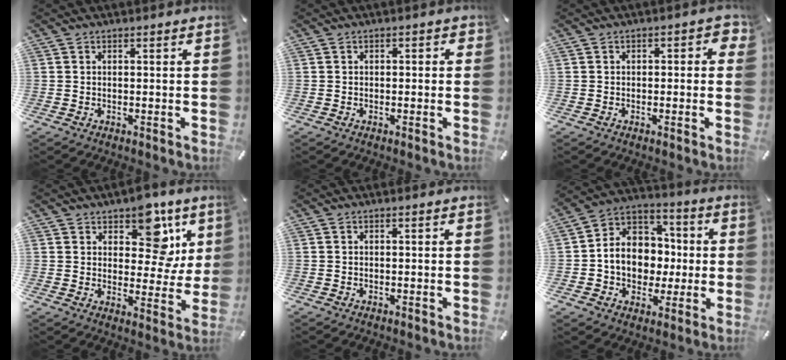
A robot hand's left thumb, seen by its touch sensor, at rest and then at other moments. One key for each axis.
{"total": 1.0, "fx": -0.5, "fy": 0.8, "fz": 0.5, "tx": -0.008, "ty": 0.005, "tz": -0.011}
{"total": 2.4, "fx": -0.6, "fy": 1.6, "fz": 1.8, "tx": -0.024, "ty": 0.007, "tz": -0.015}
{"total": 13.0, "fx": 7.1, "fy": 8.0, "fz": 7.3, "tx": -0.084, "ty": -0.050, "tz": 0.122}
{"total": 0.0}
{"total": 11.6, "fx": -1.5, "fy": 10.6, "fz": 4.6, "tx": -0.096, "ty": 0.003, "tz": -0.021}